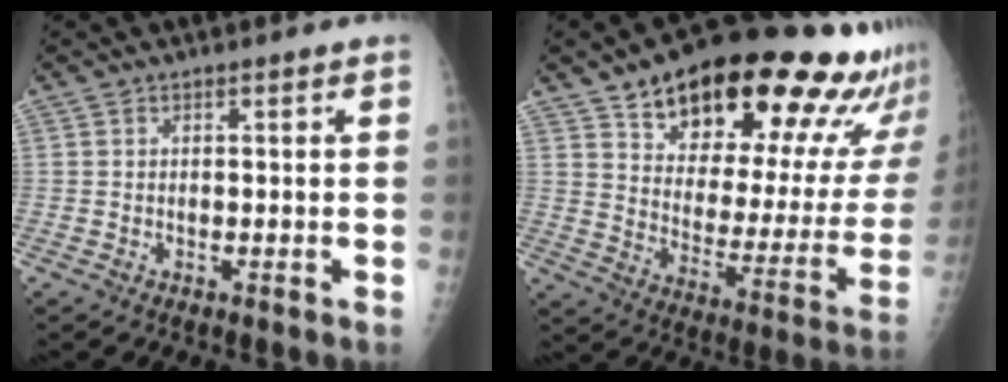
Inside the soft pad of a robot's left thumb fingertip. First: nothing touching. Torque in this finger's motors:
{"motor_torque": [1.34, 1.37, 1.52, -1.25, 0.17]}